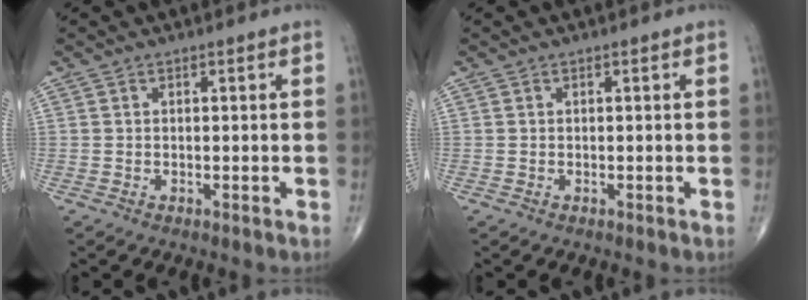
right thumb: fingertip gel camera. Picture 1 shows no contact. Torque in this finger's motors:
{"motor_torque": [-0.05, -0.13, 0.30, 0.18, -0.03]}